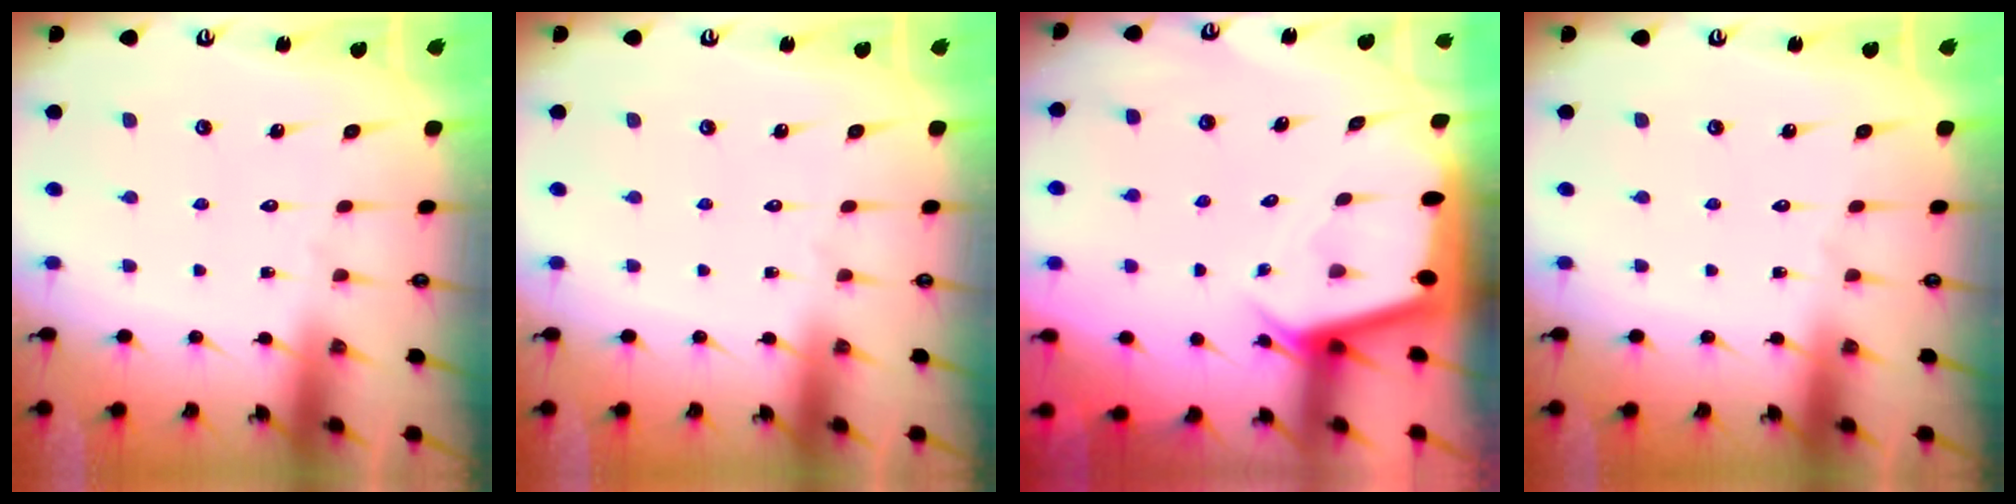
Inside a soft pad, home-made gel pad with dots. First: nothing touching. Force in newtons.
{"total": 0.0}
{"total": 2.6, "press": 2.6, "slide": 0.2}
{"total": 0.0}